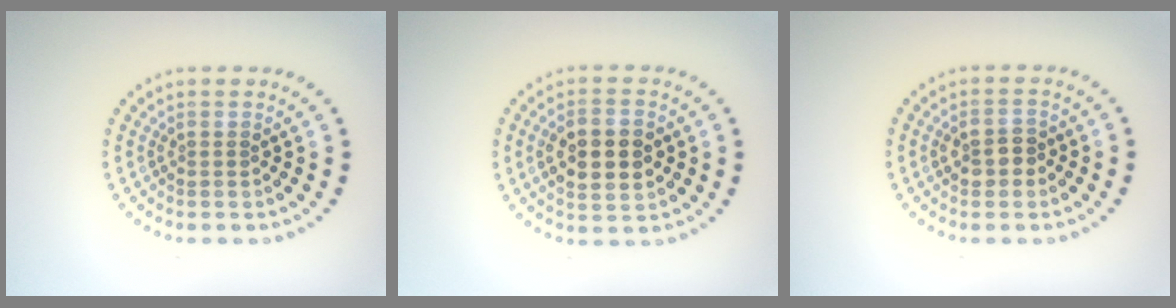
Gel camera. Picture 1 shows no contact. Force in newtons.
{"total": 5.2, "press": 5.2, "slide": 0.4}
{"total": 2.3, "press": 2.3, "slide": 0.4}